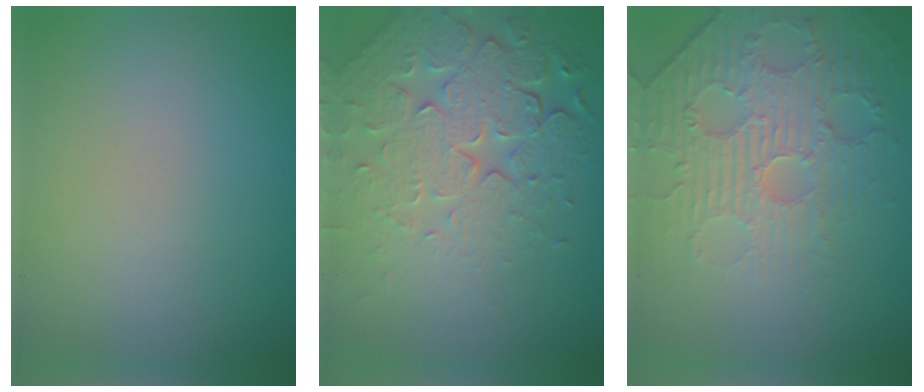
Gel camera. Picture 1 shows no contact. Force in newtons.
{"total": 8.0, "press": 5.7, "slide": 5.7}
{"total": 4.7, "press": 4.0, "slide": 2.6}